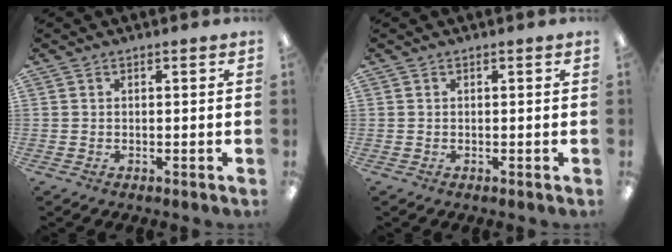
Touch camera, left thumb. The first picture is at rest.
{"total": 0.0}